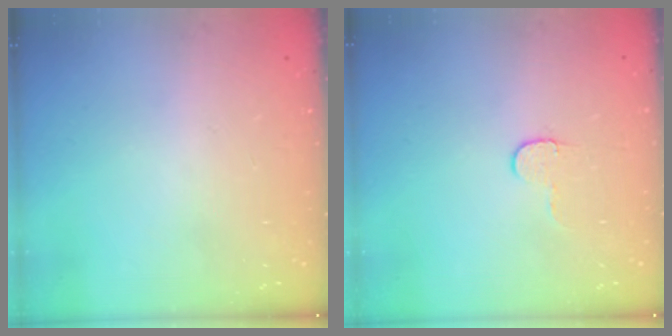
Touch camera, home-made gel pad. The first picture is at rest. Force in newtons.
{"total": 4.7, "press": 4.7, "slide": 0.5}